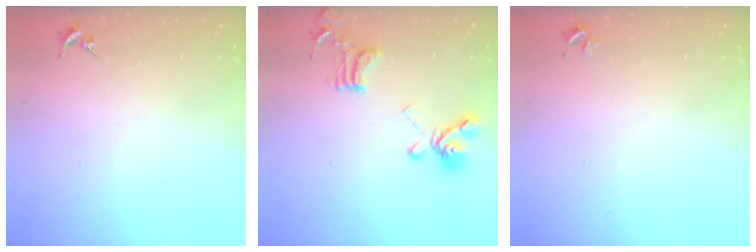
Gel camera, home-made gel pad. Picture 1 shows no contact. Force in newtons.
{"total": 16.5, "press": 16.4, "slide": 1.6}
{"total": 2.2, "press": 2.2, "slide": 0.3}